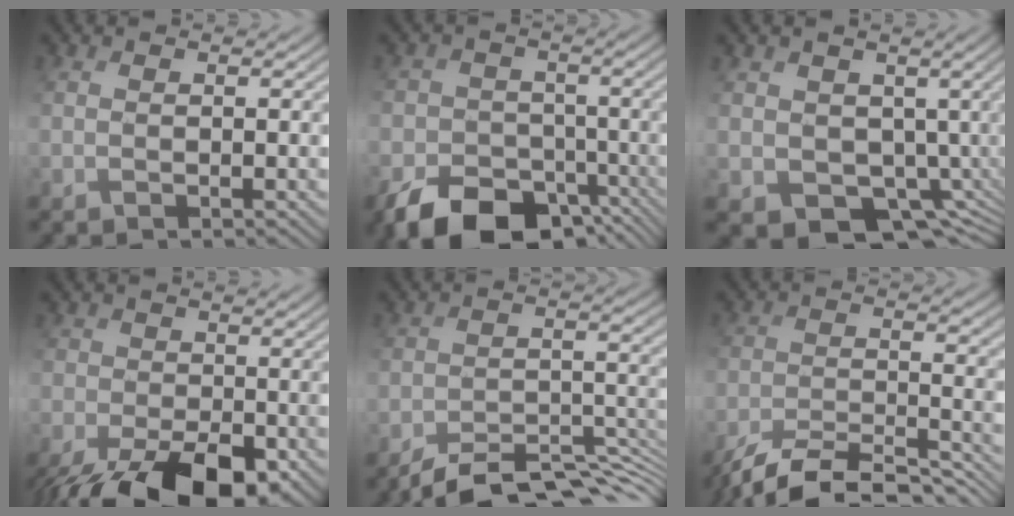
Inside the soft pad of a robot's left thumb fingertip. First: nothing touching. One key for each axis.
{"total": 9.5, "fx": -6.8, "fy": 5.8, "fz": 3.1, "tx": -0.035, "ty": -0.030, "tz": -0.121}
{"total": 8.6, "fx": -1.5, "fy": 7.3, "fz": 4.3, "tx": -0.102, "ty": -0.047, "tz": -0.019}
{"total": 12.1, "fx": -6.0, "fy": 6.6, "fz": 8.3, "tx": -0.161, "ty": -0.052, "tz": -0.088}
{"total": 7.7, "fx": -7.2, "fy": 1.4, "fz": 2.0, "tx": -0.023, "ty": -0.008, "tz": -0.123}
{"total": 10.9, "fx": -10.1, "fy": 2.0, "fz": 3.5, "tx": -0.054, "ty": -0.014, "tz": -0.158}